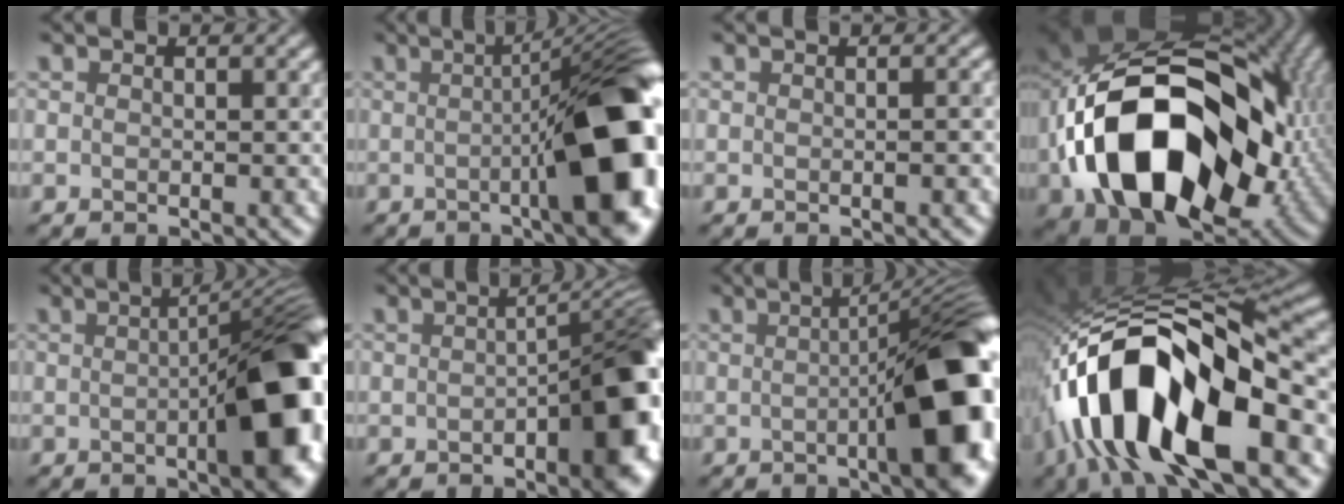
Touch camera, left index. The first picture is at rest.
{"total": 14.9, "force": [-1.4, 4.0, 14.3], "torque": [-0.145, 0.007, -0.027]}
{"total": 0.6, "force": [-0.2, 0.1, 0.6], "torque": [-0.008, 0.004, -0.001]}
{"total": 19.4, "force": [-2.5, 13.6, 13.5], "torque": [-0.275, -0.024, -0.034]}
{"total": 12.5, "force": [-1.5, 4.3, 11.7], "torque": [-0.111, -0.005, -0.022]}
{"total": 10.6, "force": [-2.4, 4.6, 9.3], "torque": [-0.082, 0.001, -0.031]}
{"total": 13.5, "force": [-1.6, 3.9, 12.9], "torque": [-0.124, 0.006, -0.028]}
{"total": 16.6, "force": [-5.1, 7.1, 14.1], "torque": [-0.248, 0.016, -0.085]}